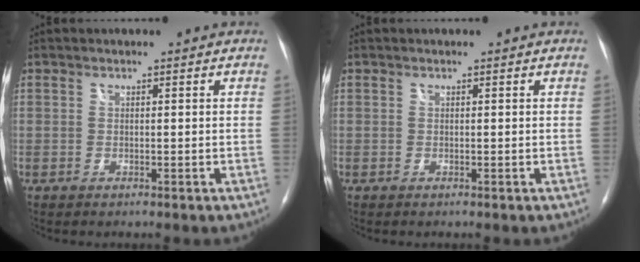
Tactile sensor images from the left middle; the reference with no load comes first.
{"total": 0.0}